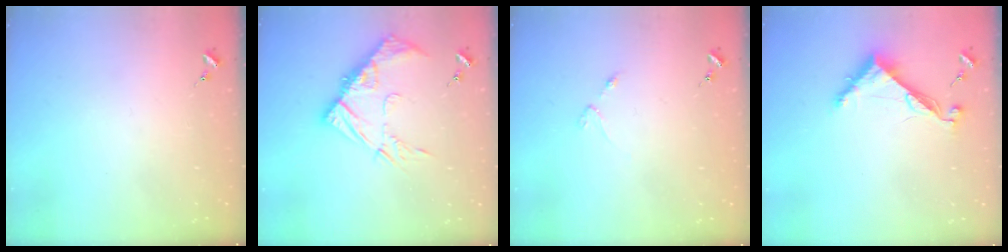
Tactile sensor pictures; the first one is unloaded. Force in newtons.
{"total": 13.4, "press": 13.4, "slide": 1.0}
{"total": 2.5, "press": 2.4, "slide": 0.4}
{"total": 8.2, "press": 8.2, "slide": 0.2}